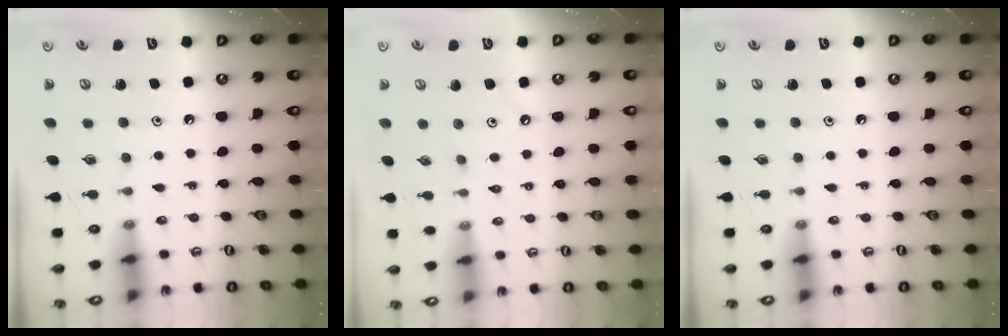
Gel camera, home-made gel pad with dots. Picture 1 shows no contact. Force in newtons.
{"total": 1.8, "press": 1.8, "slide": 0.3}
{"total": 0.0}